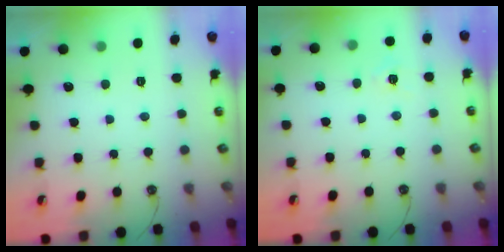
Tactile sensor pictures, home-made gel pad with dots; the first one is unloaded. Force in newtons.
{"total": 4.5, "press": 4.5, "slide": 0.4}